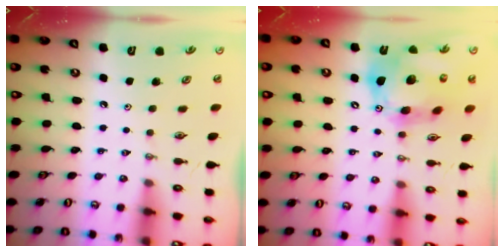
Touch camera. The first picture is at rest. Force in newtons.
{"total": 19.0, "press": 18.9, "slide": 2.5}